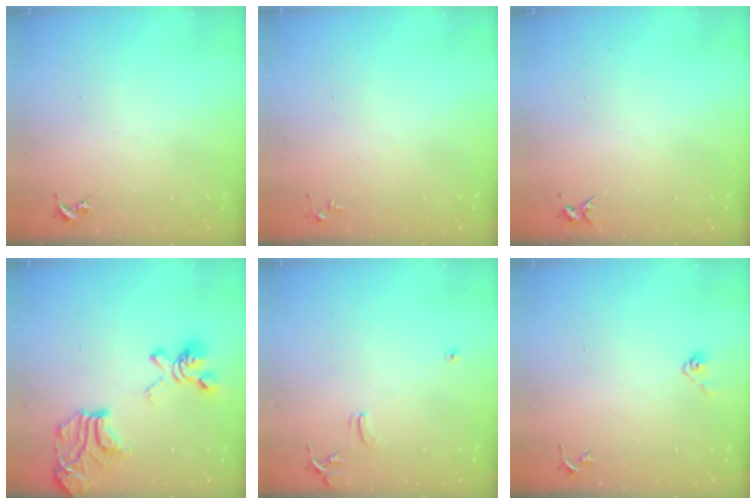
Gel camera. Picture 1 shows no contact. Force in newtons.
{"total": 2.8, "press": 2.8, "slide": 0.4}
{"total": 3.7, "press": 3.6, "slide": 0.4}
{"total": 20.9, "press": 20.8, "slide": 2.0}
{"total": 7.9, "press": 7.9, "slide": 0.7}
{"total": 3.9, "press": 3.4, "slide": 1.9}